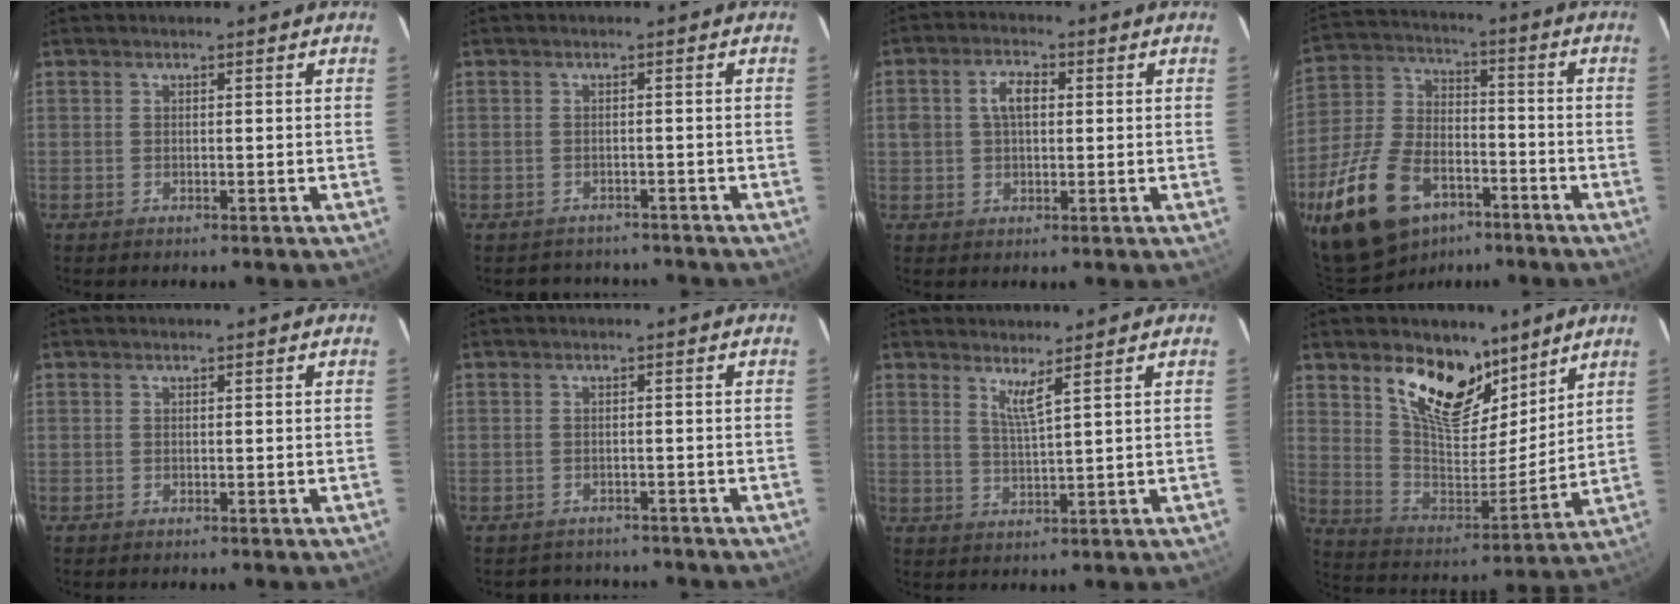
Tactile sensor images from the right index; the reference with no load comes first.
{"total": 5.7, "force": [-5.1, 2.5, 1.0], "torque": [-0.018, 0.000, -0.062]}
{"total": 5.2, "force": [0.9, 3.2, 3.9], "torque": [-0.070, 0.014, 0.019]}
{"total": 19.5, "force": [-11.3, 11.1, 11.4], "torque": [-0.255, -0.002, -0.190]}
{"total": 0.0}
{"total": 4.9, "force": [-4.4, 2.2, 0.5], "torque": [-0.011, 0.002, -0.057]}
{"total": 3.2, "force": [2.2, -0.7, 2.2], "torque": [-0.045, -0.012, 0.039]}
{"total": 17.4, "force": [11.2, 8.4, 10.3], "torque": [-0.180, -0.010, 0.203]}